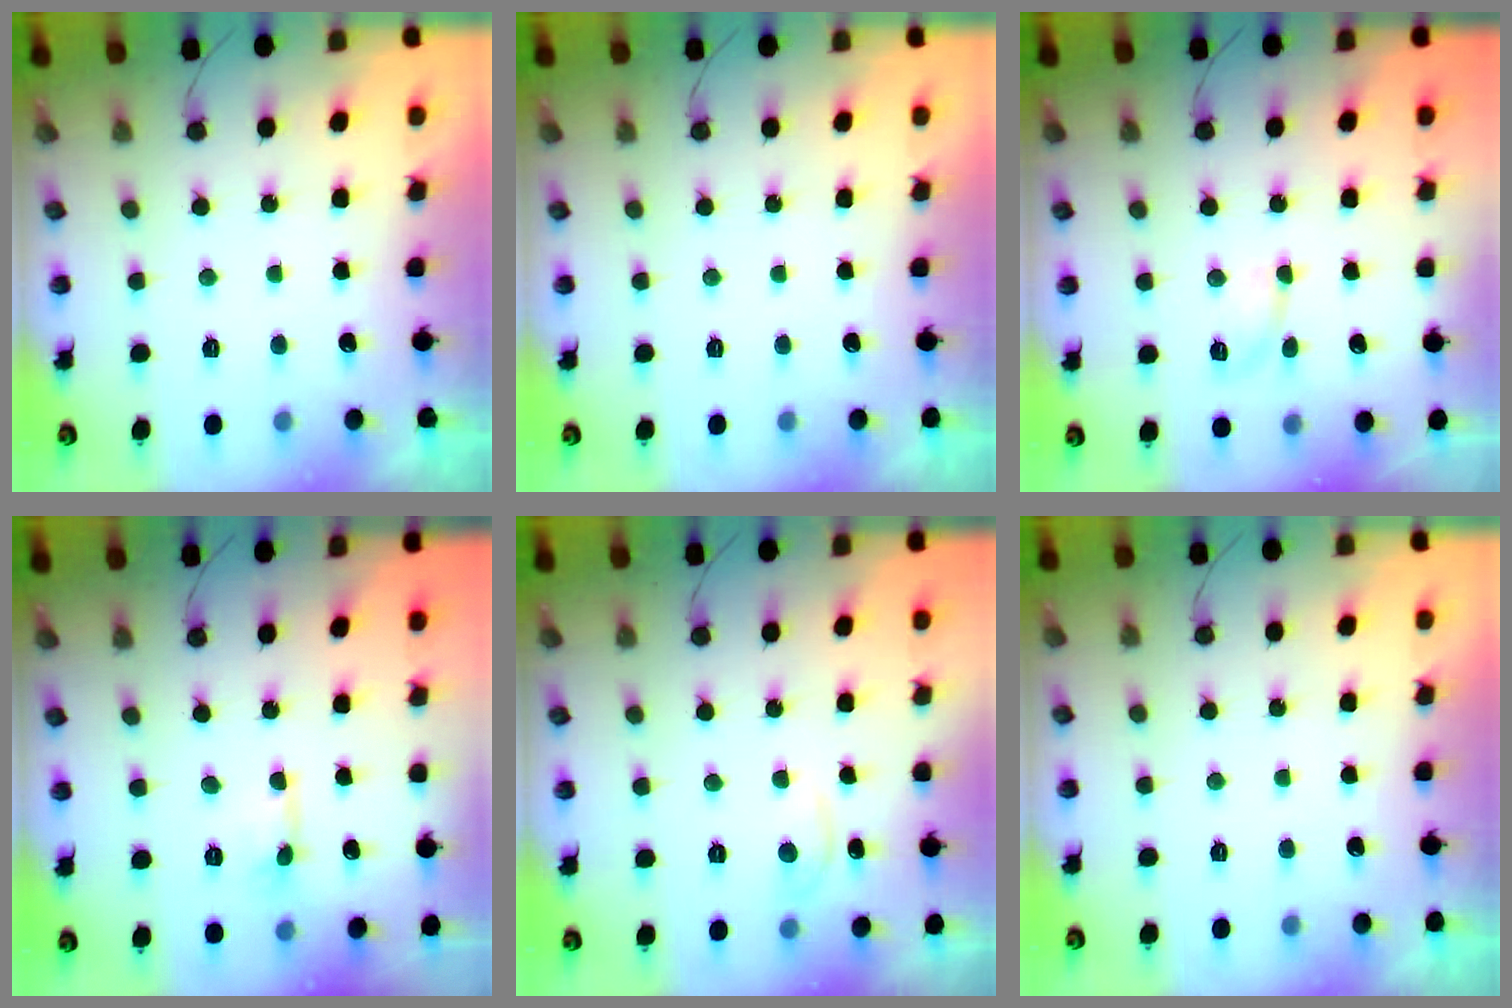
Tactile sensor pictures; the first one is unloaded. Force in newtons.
{"total": 0.0}
{"total": 4.3, "press": 4.3, "slide": 0.6}
{"total": 0.0}
{"total": 3.3, "press": 3.3, "slide": 0.5}
{"total": 0.0}